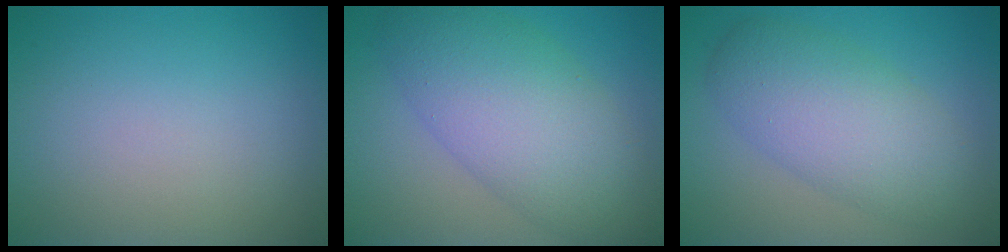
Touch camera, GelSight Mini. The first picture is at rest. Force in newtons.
{"total": 8.5, "press": 8.5, "slide": 0.2}
{"total": 6.4, "press": 6.4, "slide": 0.3}